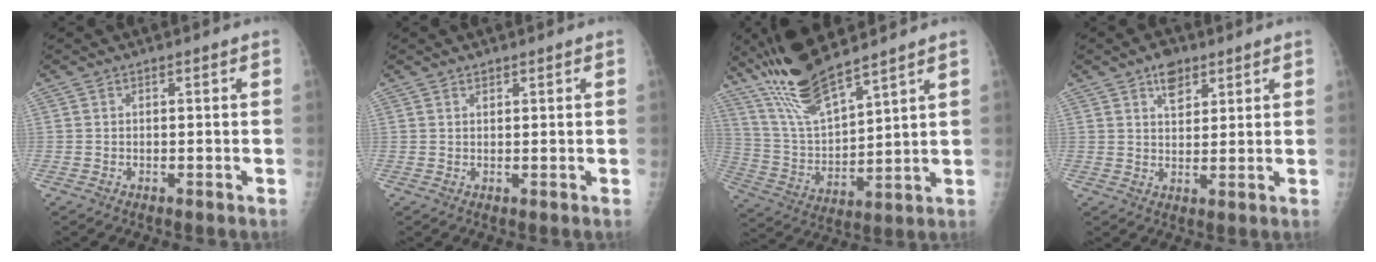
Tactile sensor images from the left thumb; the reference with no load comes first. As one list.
[{"total": 1.0, "force": [0.8, 0.4, 0.3], "torque": [0.002, -0.004, 0.012]}, {"total": 15.0, "force": [11.7, 2.7, 8.9], "torque": [-0.167, -0.052, 0.240]}, {"total": 5.1, "force": [3.1, 3.0, 2.8], "torque": [-0.023, -0.017, 0.049]}]